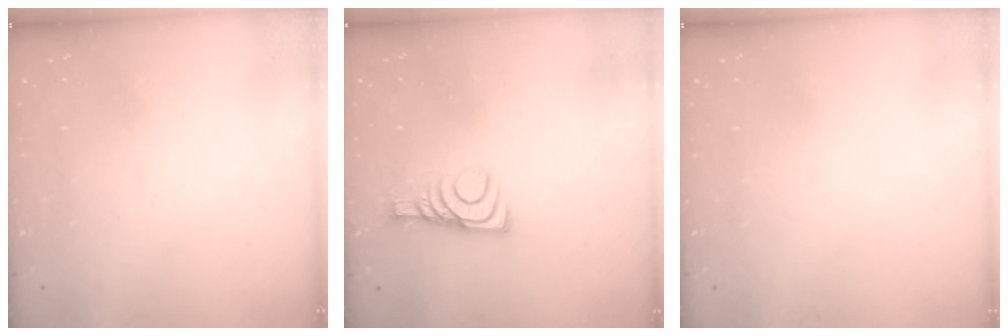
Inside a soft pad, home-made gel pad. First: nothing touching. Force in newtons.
{"total": 9.2, "press": 9.2, "slide": 0.2}
{"total": 0.0}